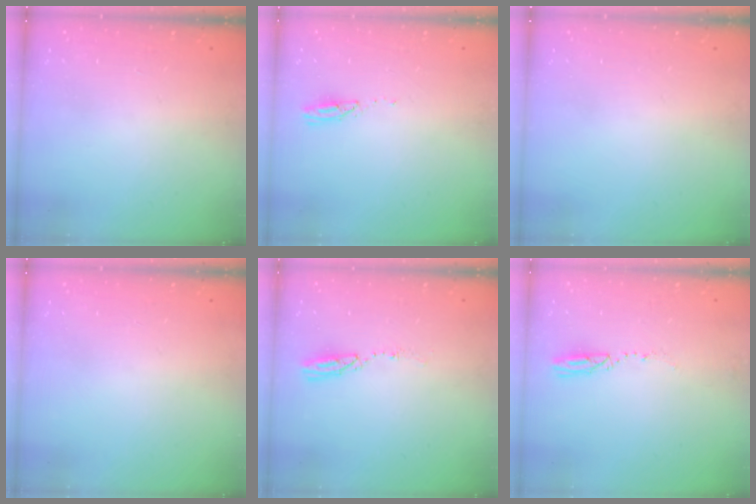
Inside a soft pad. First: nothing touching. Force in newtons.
{"total": 2.9, "press": 2.9, "slide": 0.2}
{"total": 0.0}
{"total": 2.8, "press": 2.3, "slide": 1.7}
{"total": 3.5, "press": 3.5, "slide": 0.2}
{"total": 3.4, "press": 3.1, "slide": 1.3}